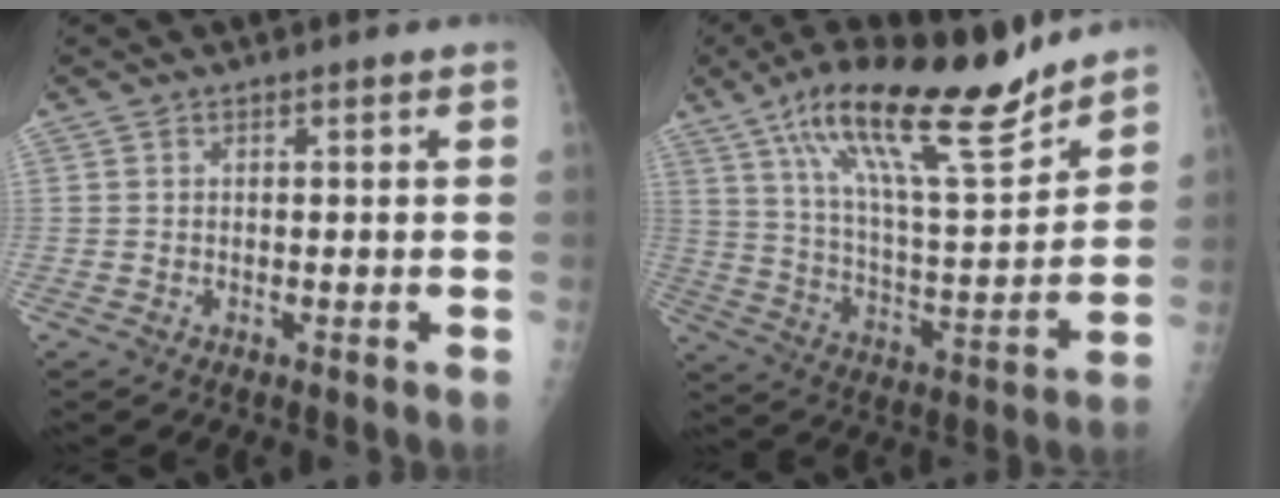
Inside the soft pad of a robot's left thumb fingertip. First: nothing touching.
{"total": 21.5, "force": [15.0, 5.2, 14.4], "torque": [-0.217, -0.067, 0.258]}